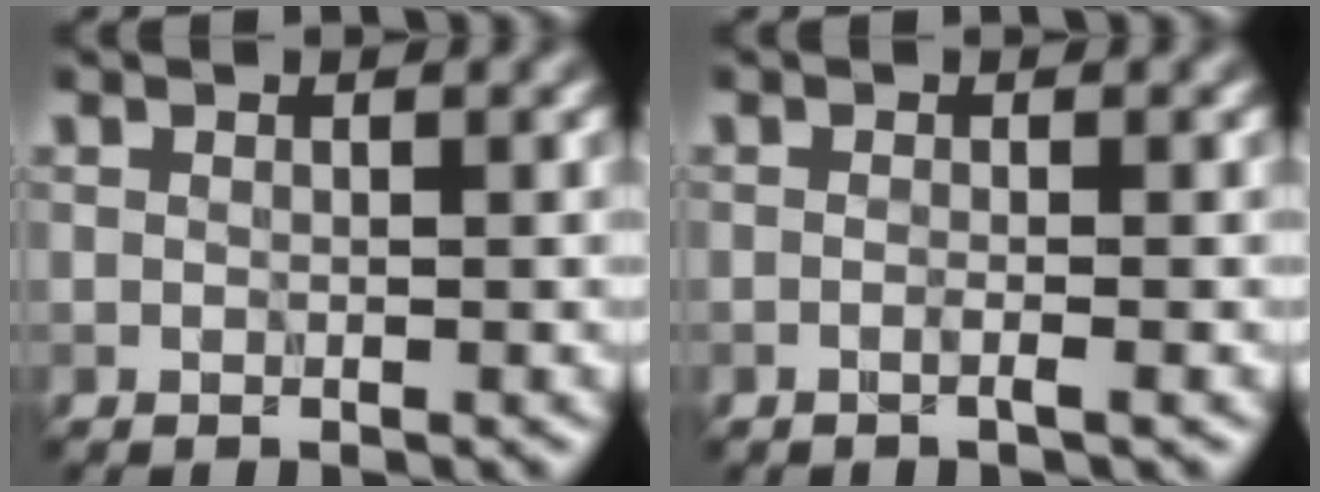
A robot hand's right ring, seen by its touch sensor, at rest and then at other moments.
{"total": 0.9, "force": [-0.3, 0.2, 0.8], "torque": [-0.010, -0.003, -0.011]}